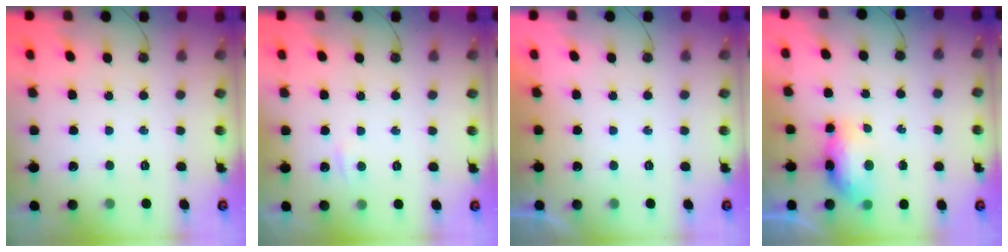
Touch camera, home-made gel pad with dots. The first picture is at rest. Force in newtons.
{"total": 2.8, "press": 2.8, "slide": 0.5}
{"total": 0.0}
{"total": 16.4, "press": 10.0, "slide": 13.0}